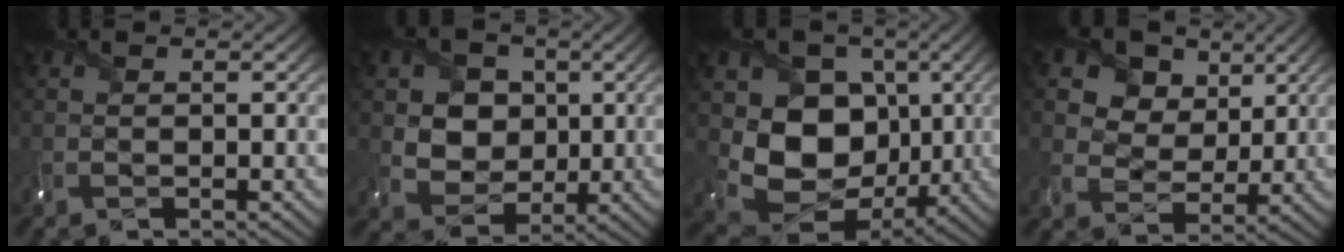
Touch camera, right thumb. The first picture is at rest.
{"total": 7.6, "force": [1.6, 6.6, 3.5], "torque": [-0.103, -0.003, 0.030]}
{"total": 12.5, "force": [0.7, 10.4, 7.0], "torque": [-0.142, -0.025, 0.011]}
{"total": 12.5, "force": [7.0, 8.7, 5.6], "torque": [-0.155, 0.004, 0.128]}